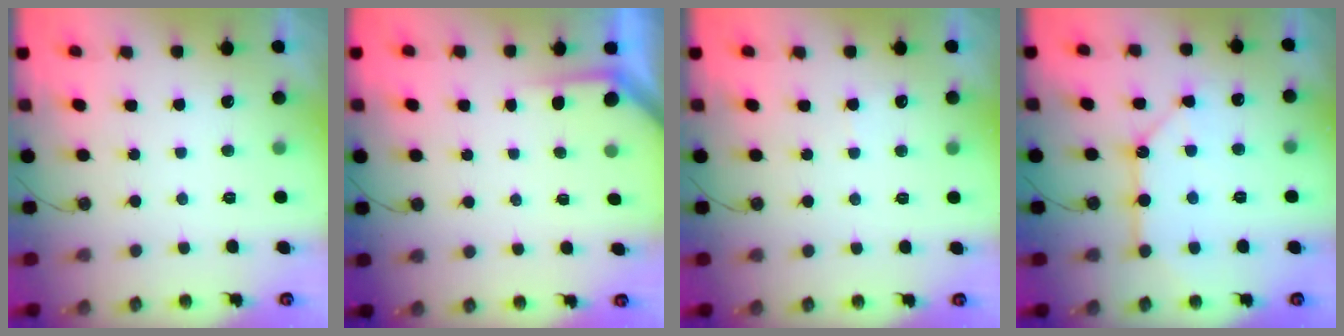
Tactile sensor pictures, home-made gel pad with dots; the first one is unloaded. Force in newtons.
{"total": 1.9, "press": 1.9, "slide": 0.2}
{"total": 2.7, "press": 2.7, "slide": 0.3}
{"total": 10.9, "press": 10.9, "slide": 1.0}